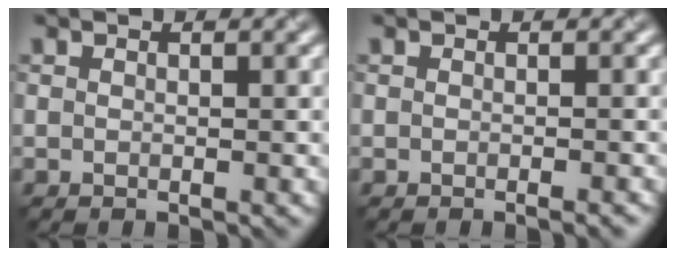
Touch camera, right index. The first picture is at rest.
{"total": 1.0, "force": [-0.5, 0.2, 0.8], "torque": [-0.008, -0.002, -0.008]}